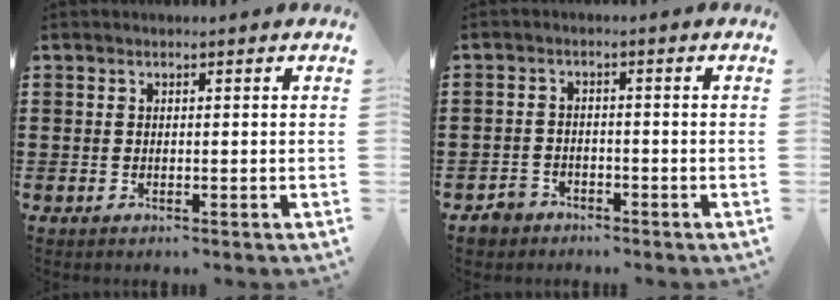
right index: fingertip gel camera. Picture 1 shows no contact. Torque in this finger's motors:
{"motor_torque": [0.08, -0.06, 0.00, -0.01]}